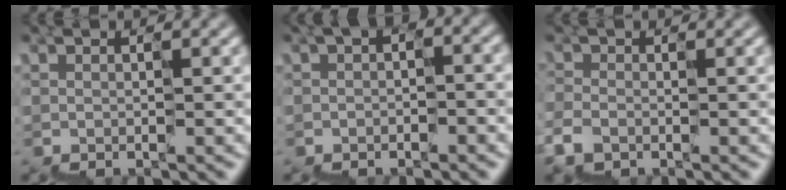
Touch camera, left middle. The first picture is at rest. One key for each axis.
{"total": 1.7, "fx": -0.6, "fy": 0.9, "fz": 1.3, "tx": -0.017, "ty": 0.003, "tz": -0.012}
{"total": 1.3, "fx": -1.2, "fy": 0.2, "fz": -0.2, "tx": 0.022, "ty": 0.001, "tz": -0.025}